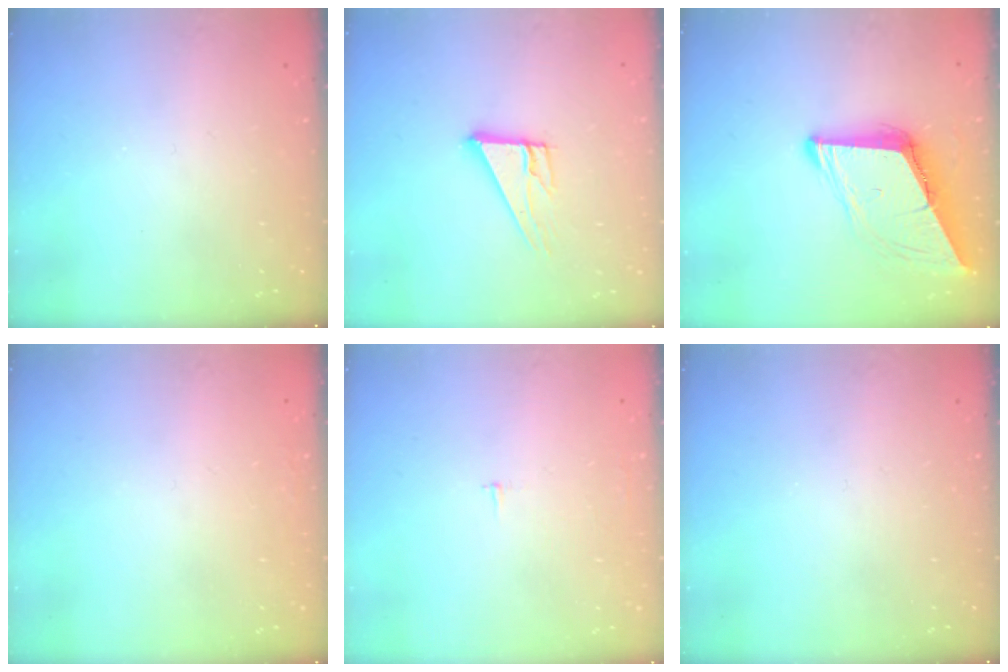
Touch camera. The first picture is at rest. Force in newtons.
{"total": 10.0, "press": 10.0, "slide": 0.5}
{"total": 9.4, "press": 9.3, "slide": 1.1}
{"total": 1.6, "press": 1.5, "slide": 0.1}
{"total": 2.1, "press": 2.1, "slide": 0.2}
{"total": 0.0}